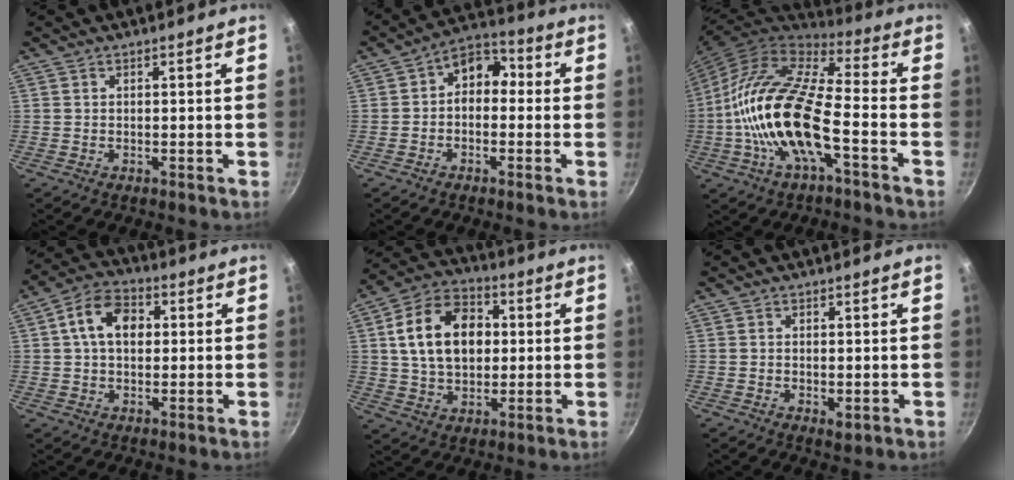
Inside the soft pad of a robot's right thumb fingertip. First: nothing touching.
{"total": 7.3, "force": [-0.1, 5.5, 4.9], "torque": [-0.043, 0.029, -0.022]}
{"total": 20.3, "force": [-5.2, 7.7, 18.1], "torque": [-0.346, 0.036, -0.116]}
{"total": 10.1, "force": [1.9, 7.0, 7.0], "torque": [-0.097, 0.017, 0.018]}
{"total": 16.4, "force": [2.5, 11.5, 11.4], "torque": [-0.165, 0.014, 0.034]}
{"total": 1.9, "force": [-0.2, 1.1, 1.6], "torque": [-0.025, -0.007, -0.002]}